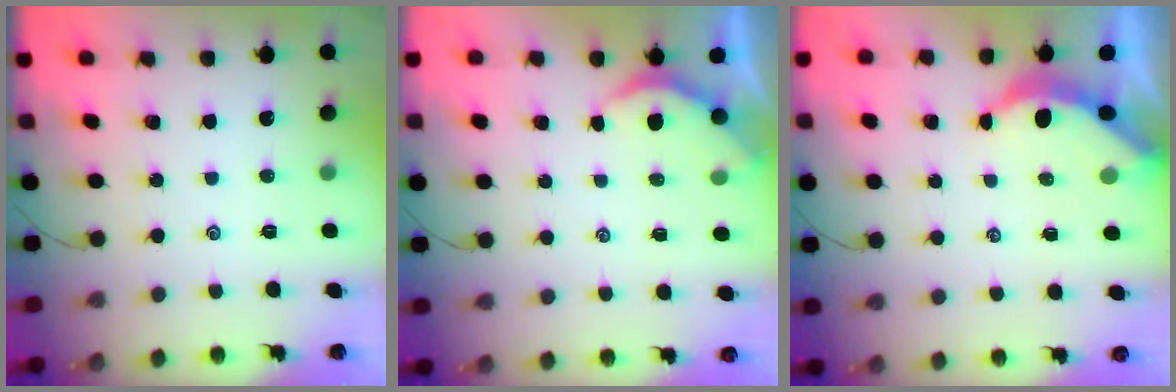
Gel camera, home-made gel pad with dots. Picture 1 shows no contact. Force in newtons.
{"total": 2.6, "press": 2.5, "slide": 0.2}
{"total": 4.0, "press": 3.9, "slide": 0.4}